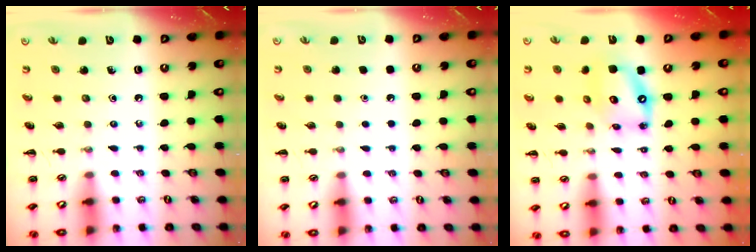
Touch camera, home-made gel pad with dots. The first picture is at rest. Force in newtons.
{"total": 1.6, "press": 1.6, "slide": 0.1}
{"total": 12.1, "press": 11.7, "slide": 2.8}